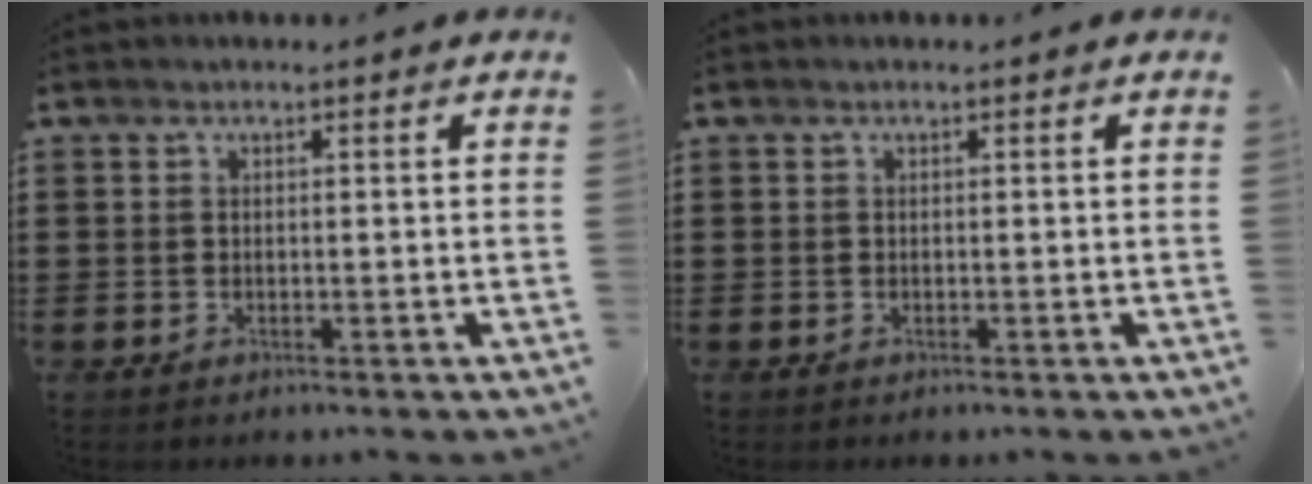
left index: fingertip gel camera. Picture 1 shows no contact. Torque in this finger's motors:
{"motor_torque": [0.00, 0.00, 0.00, 0.01]}